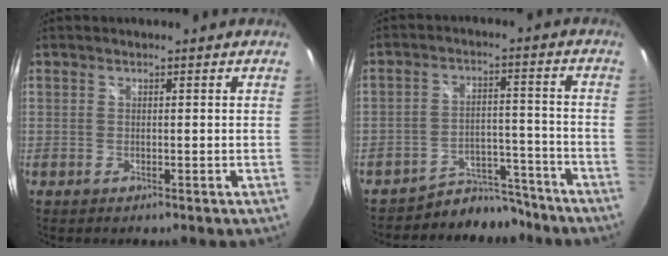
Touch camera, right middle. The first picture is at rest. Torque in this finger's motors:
{"motor_torque": [-0.01, -0.49, -0.31, -0.10]}